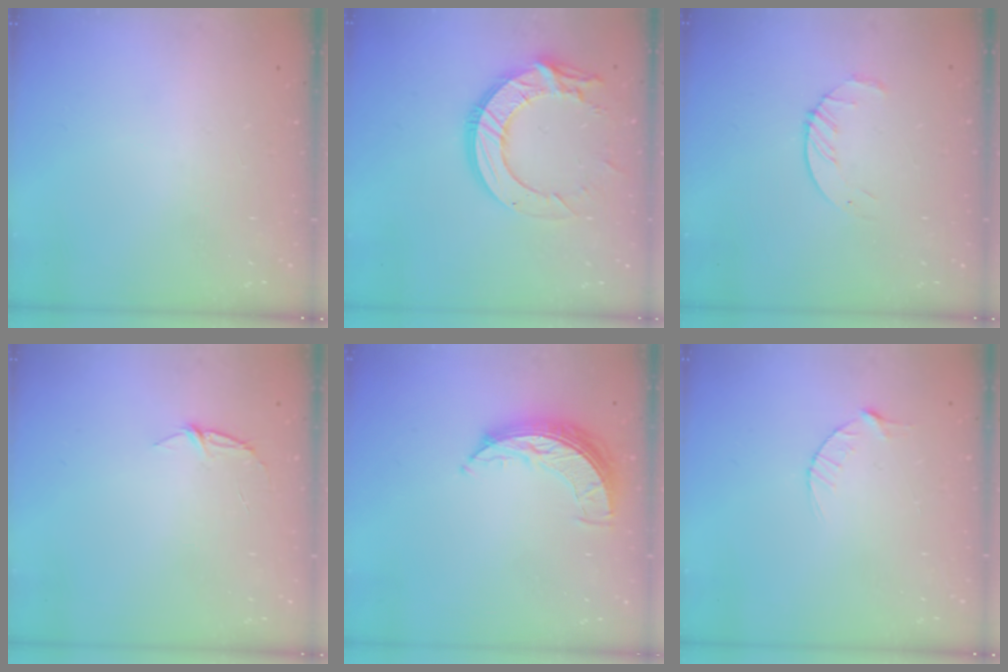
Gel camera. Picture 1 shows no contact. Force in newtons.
{"total": 14.7, "press": 14.6, "slide": 1.4}
{"total": 3.8, "press": 3.8, "slide": 0.4}
{"total": 3.9, "press": 3.9, "slide": 0.4}
{"total": 7.8, "press": 7.8, "slide": 0.6}
{"total": 3.4, "press": 3.4, "slide": 0.4}